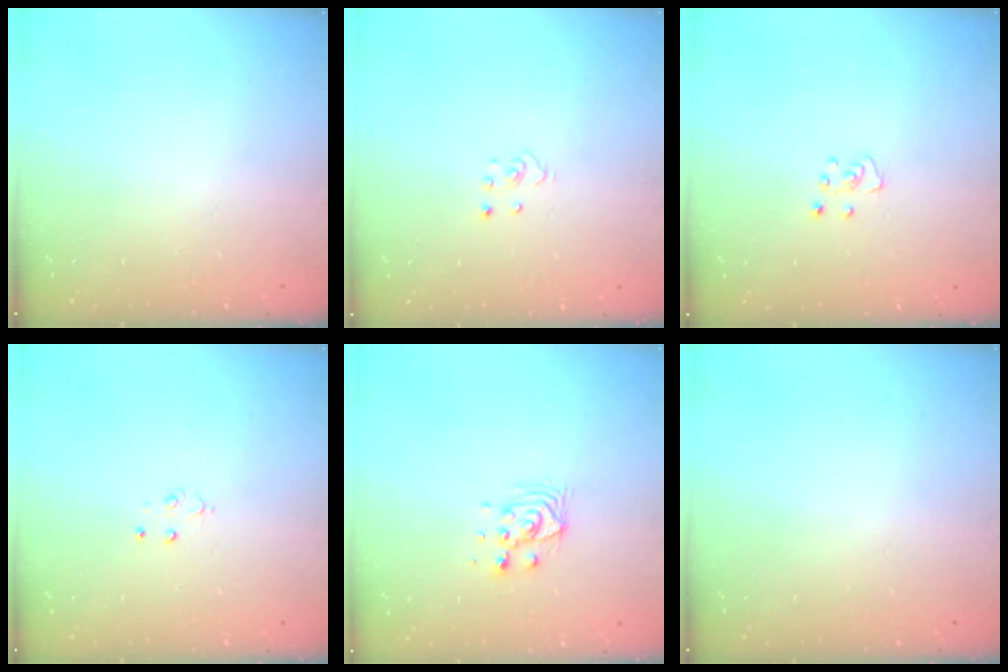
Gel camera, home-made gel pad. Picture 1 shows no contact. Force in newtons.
{"total": 2.3, "press": 2.3, "slide": 0.2}
{"total": 3.9, "press": 3.9, "slide": 0.2}
{"total": 2.8, "press": 2.8, "slide": 0.3}
{"total": 7.6, "press": 7.6, "slide": 0.3}
{"total": 0.0}